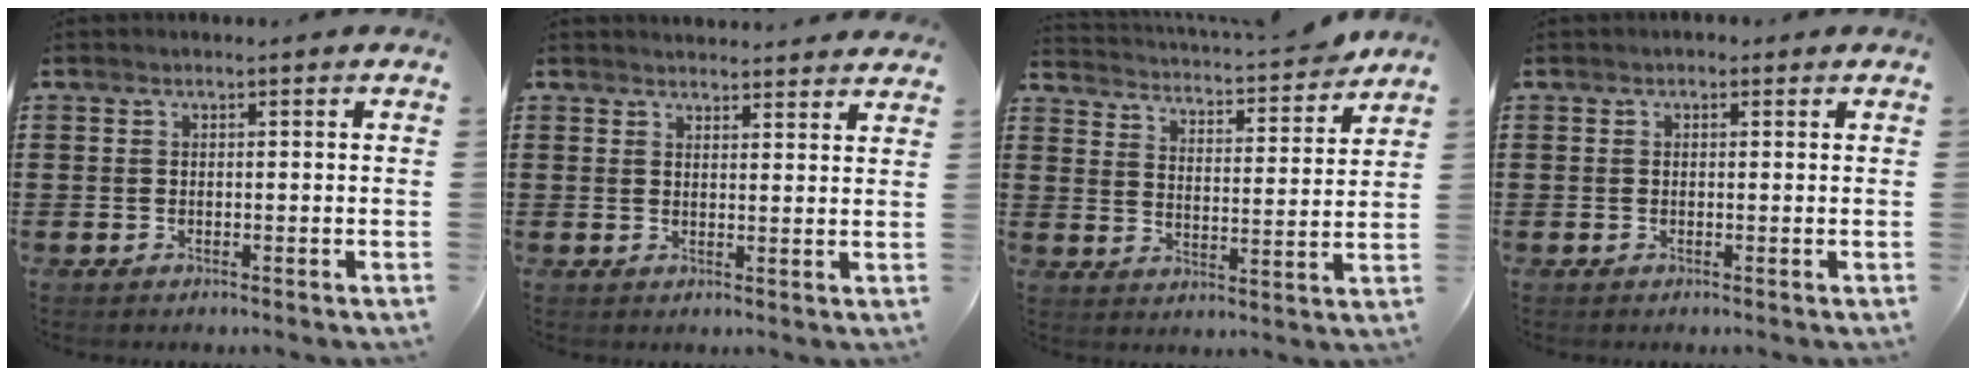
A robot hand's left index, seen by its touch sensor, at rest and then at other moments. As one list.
[{"total": 2.3, "force": [2.3, 0.0, -0.2], "torque": [-0.003, -0.004, 0.044]}, {"total": 3.5, "force": [3.4, 0.0, 0.7], "torque": [-0.036, -0.030, 0.051]}, {"total": 0.6, "force": [0.1, 0.5, 0.3], "torque": [-0.007, 0.006, 0.002]}]